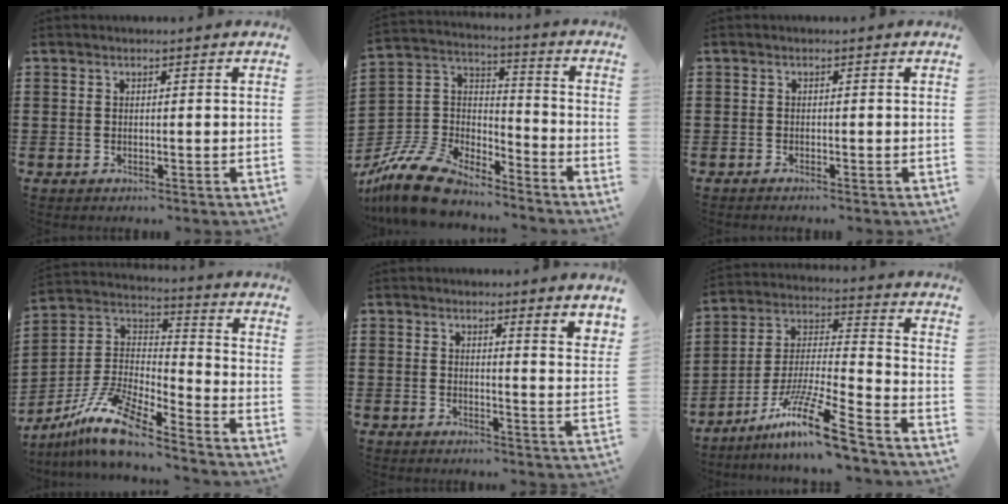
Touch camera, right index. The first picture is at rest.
{"total": 12.1, "force": [-10.5, 3.8, 4.6], "torque": [-0.127, 0.019, -0.214]}
{"total": 0.7, "force": [-0.7, -0.1, 0.1], "torque": [-0.003, -0.004, -0.013]}
{"total": 11.6, "force": [-9.2, 2.2, 6.7], "torque": [-0.159, 0.011, -0.188]}
{"total": 2.0, "force": [1.8, -0.5, 0.5], "torque": [-0.009, -0.010, 0.030]}
{"total": 13.8, "force": [-10.2, 0.6, 9.3], "torque": [-0.174, 0.013, -0.194]}